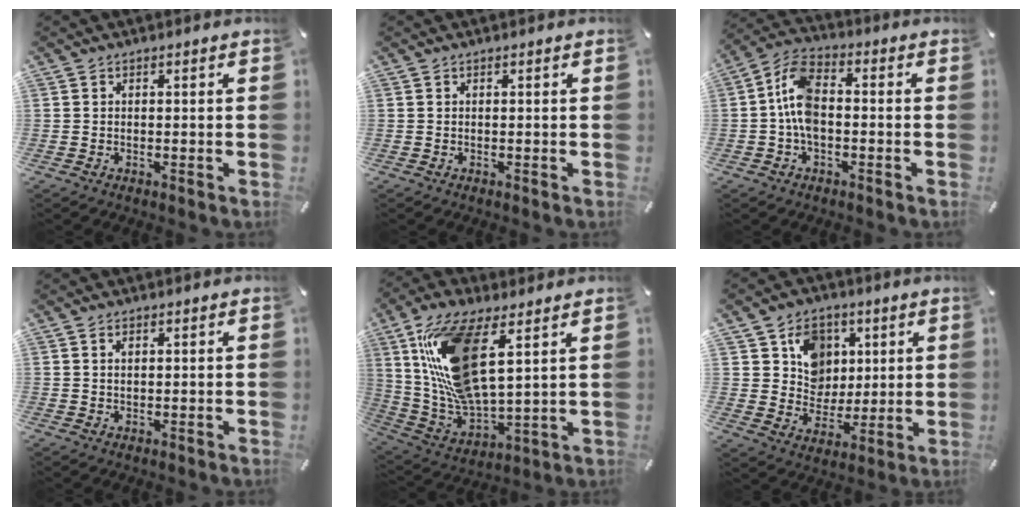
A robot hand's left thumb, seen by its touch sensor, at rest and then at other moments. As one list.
[{"total": 0.0}, {"total": 8.8, "force": [-1.3, 5.1, 7.0], "torque": [-0.152, 0.011, -0.024]}, {"total": 1.4, "force": [0.5, 0.9, 1.0], "torque": [-0.021, 0.004, 0.009]}, {"total": 19.5, "force": [8.2, 8.2, 15.7], "torque": [-0.341, -0.018, 0.143]}, {"total": 11.2, "force": [3.5, 10.0, 3.5], "torque": [-0.057, -0.010, 0.070]}]